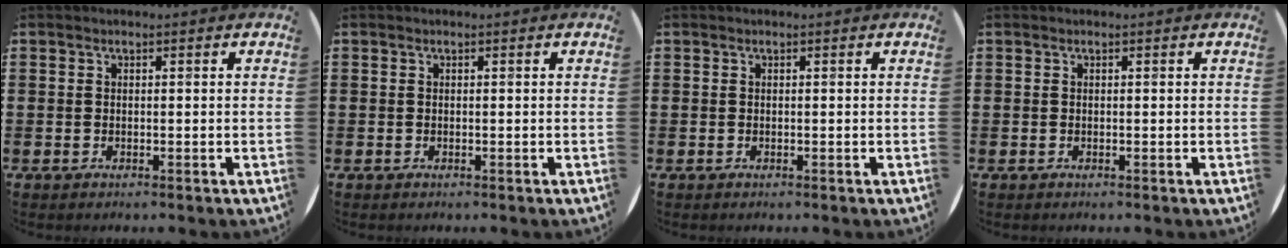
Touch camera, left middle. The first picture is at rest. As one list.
[{"total": 0.0}, {"total": 0.0}, {"total": 0.0}]